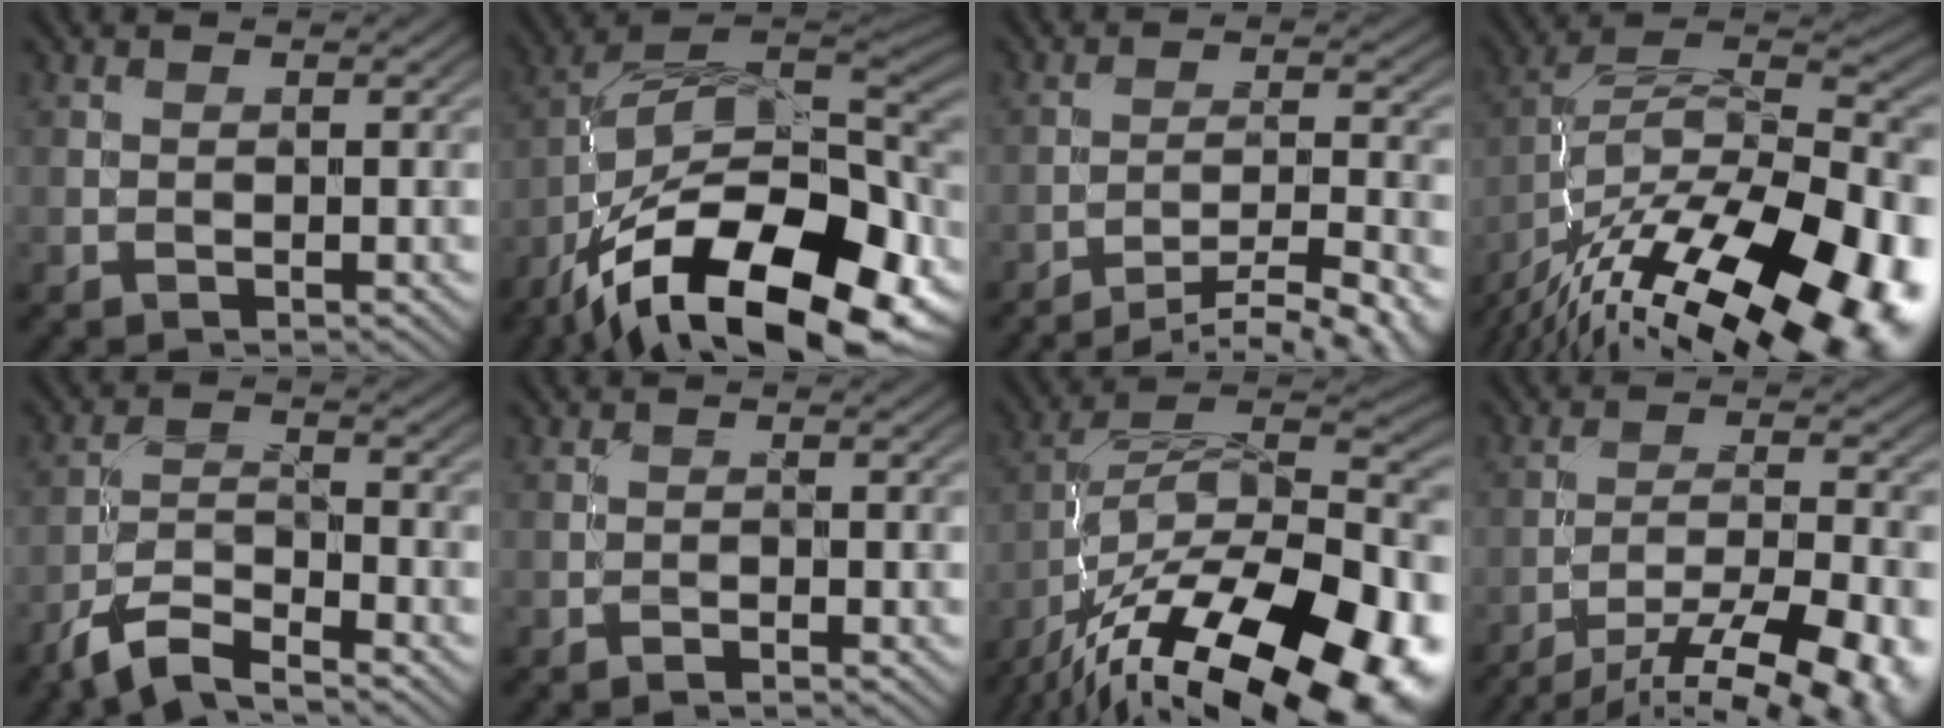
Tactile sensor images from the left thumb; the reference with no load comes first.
{"total": 19.0, "force": [-10.0, 8.7, 13.5], "torque": [-0.248, -0.017, -0.163]}
{"total": 12.2, "force": [-10.2, 2.4, 6.3], "torque": [-0.094, 0.002, -0.135]}
{"total": 20.5, "force": [-13.9, 7.4, 13.1], "torque": [-0.189, -0.015, -0.204]}
{"total": 6.0, "force": [-4.8, 1.4, 3.3], "torque": [-0.070, -0.005, -0.102]}
{"total": 0.7, "force": [-0.6, -0.1, 0.4], "torque": [-0.008, 0.003, -0.014]}
{"total": 20.5, "force": [-13.2, 7.8, 13.6], "torque": [-0.205, -0.021, -0.198]}
{"total": 15.5, "force": [-11.8, 3.9, 9.1], "torque": [-0.142, -0.017, -0.162]}